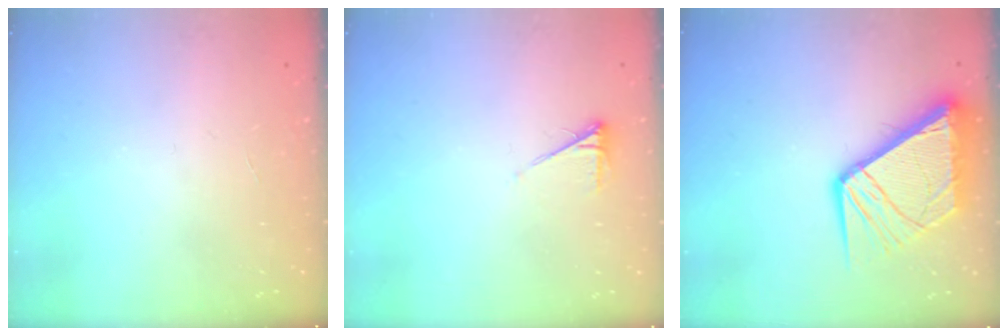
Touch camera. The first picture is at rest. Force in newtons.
{"total": 3.5, "press": 3.5, "slide": 0.6}
{"total": 14.5, "press": 14.4, "slide": 1.6}